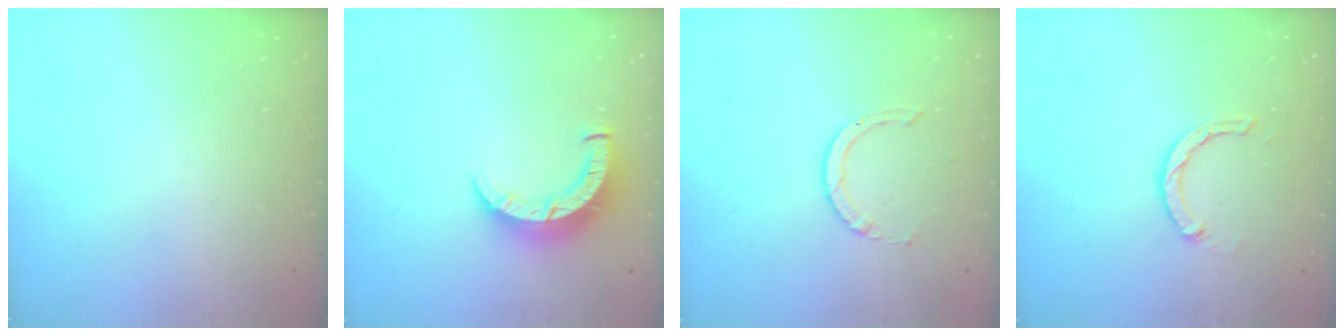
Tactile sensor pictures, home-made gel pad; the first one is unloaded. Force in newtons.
{"total": 8.7, "press": 8.7, "slide": 0.9}
{"total": 3.3, "press": 3.3, "slide": 0.3}
{"total": 4.0, "press": 4.0, "slide": 0.4}